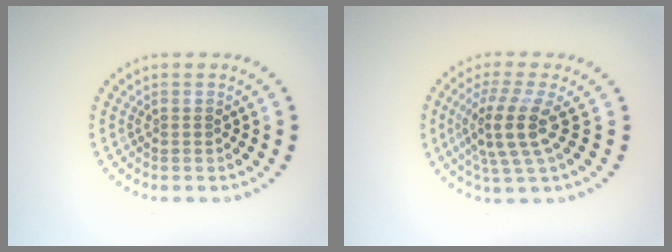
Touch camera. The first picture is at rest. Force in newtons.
{"total": 4.1, "press": 3.1, "slide": 2.7}